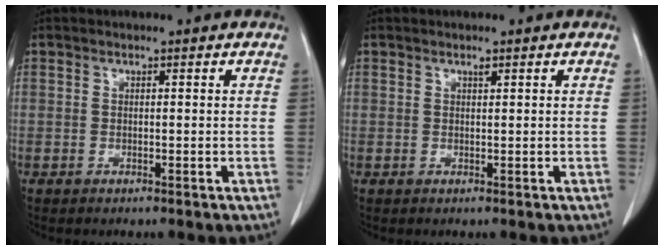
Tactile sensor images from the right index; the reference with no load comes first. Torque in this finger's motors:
{"motor_torque": [0.01, 0.00, 0.00, 0.01]}